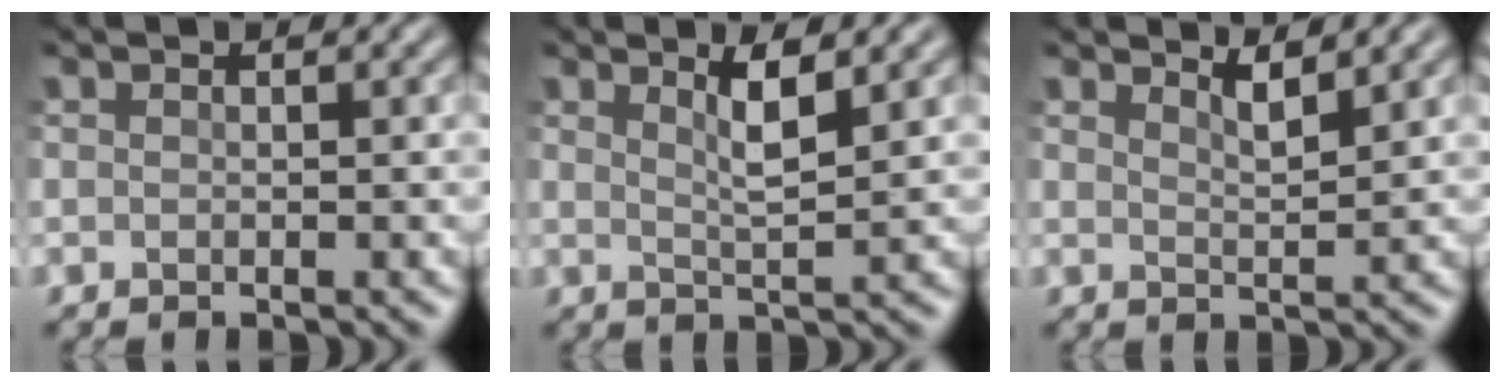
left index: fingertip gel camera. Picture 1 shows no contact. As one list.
[{"total": 2.6, "force": [1.1, 0.6, 2.3], "torque": [-0.033, -0.006, 0.020]}, {"total": 1.7, "force": [1.4, 0.3, 0.9], "torque": [-0.010, -0.003, 0.022]}]